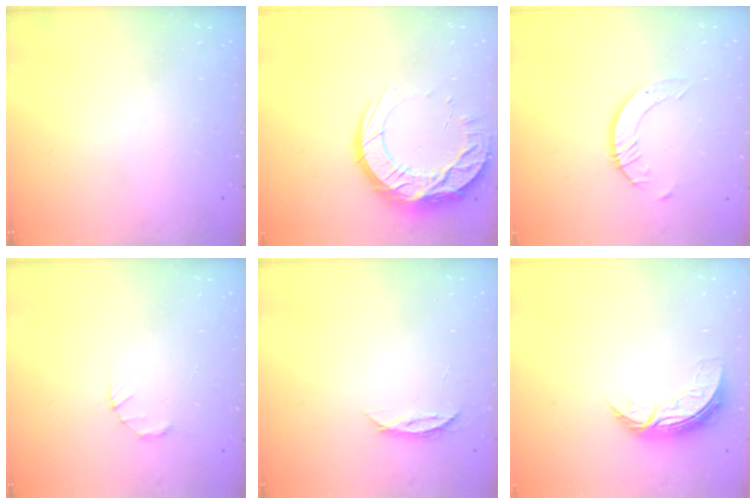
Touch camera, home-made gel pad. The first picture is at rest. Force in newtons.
{"total": 16.5, "press": 16.5, "slide": 1.4}
{"total": 3.5, "press": 3.4, "slide": 0.4}
{"total": 1.5, "press": 1.5, "slide": 0.3}
{"total": 4.0, "press": 3.9, "slide": 0.4}
{"total": 7.8, "press": 7.8, "slide": 0.3}